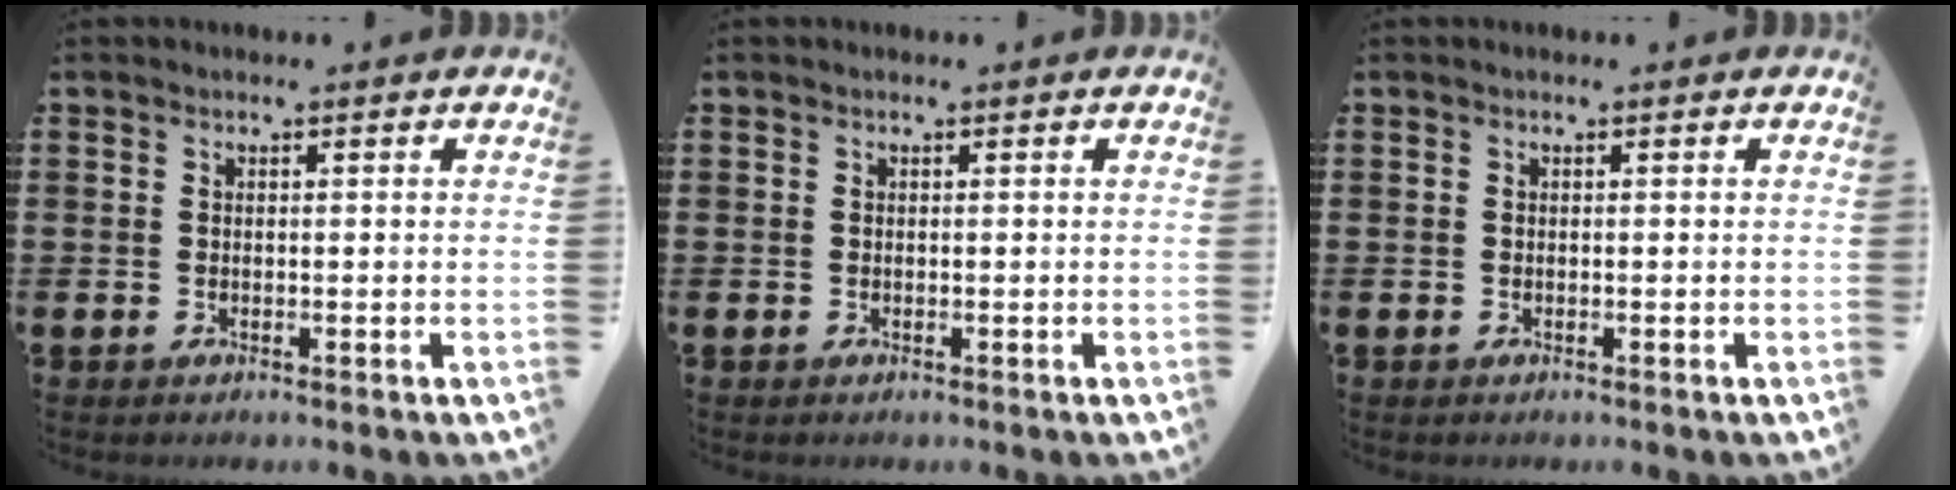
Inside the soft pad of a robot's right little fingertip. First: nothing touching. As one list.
[{"total": 0.0}, {"total": 0.0}]